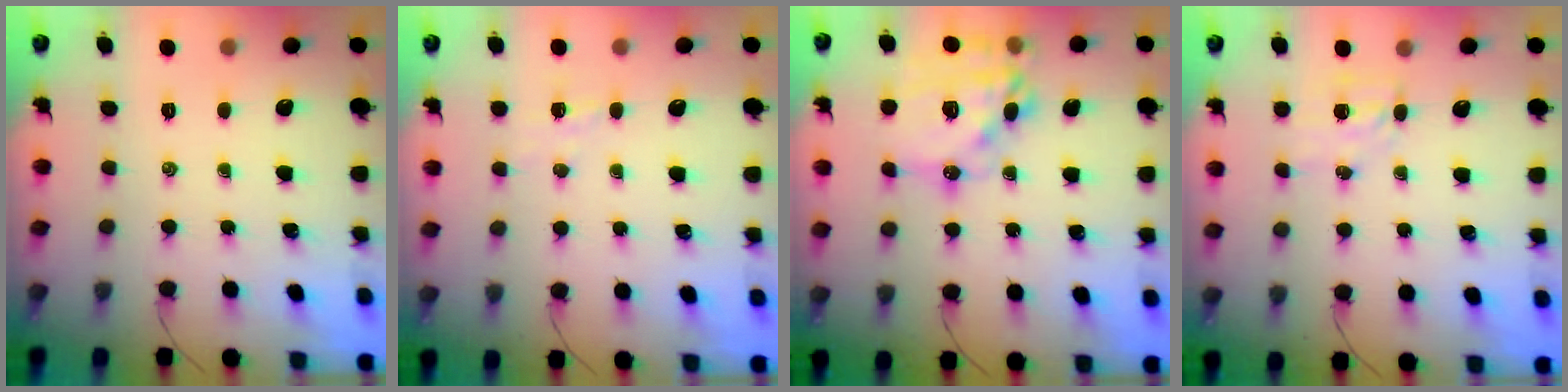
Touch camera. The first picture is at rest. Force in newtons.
{"total": 2.9, "press": 2.8, "slide": 0.8}
{"total": 18.4, "press": 18.1, "slide": 3.4}
{"total": 3.7, "press": 3.5, "slide": 1.0}